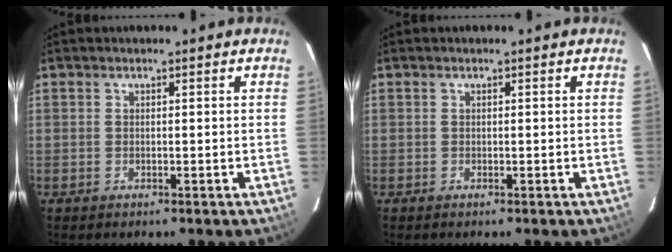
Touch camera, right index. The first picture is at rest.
{"total": 0.0}